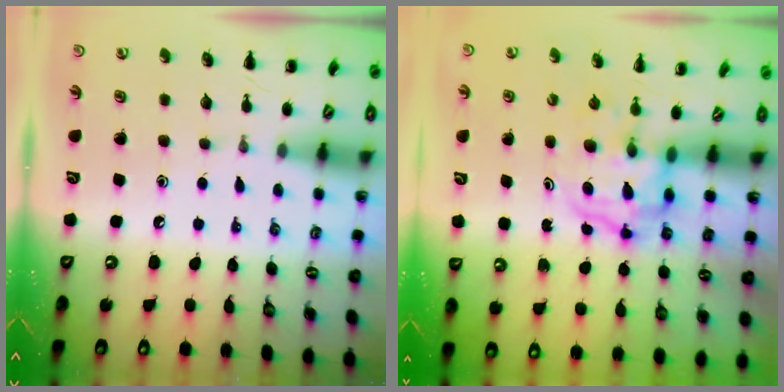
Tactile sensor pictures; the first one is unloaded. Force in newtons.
{"total": 3.6, "press": 3.5, "slide": 0.5}